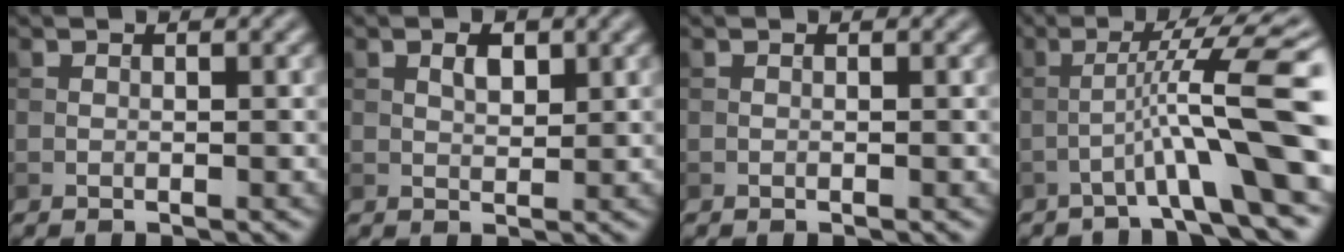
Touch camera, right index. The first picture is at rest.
{"total": 1.7, "force": [0.8, 0.9, 1.2], "torque": [-0.020, 0.001, 0.013]}
{"total": 0.0}
{"total": 9.3, "force": [-2.2, 0.7, 9.0], "torque": [-0.136, 0.030, -0.039]}